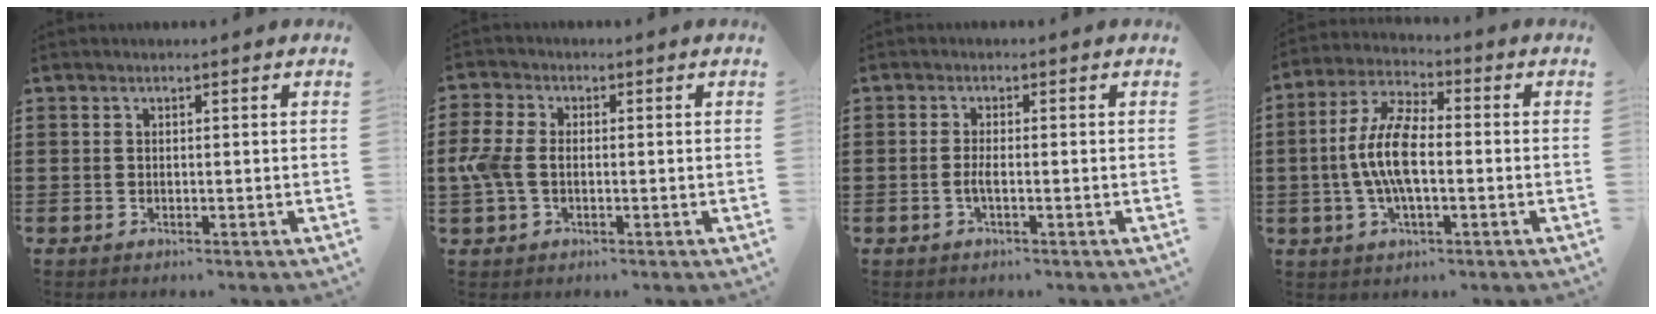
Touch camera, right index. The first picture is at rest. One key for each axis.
{"total": 4.8, "fx": -0.6, "fy": 2.9, "fz": 3.7, "tx": -0.107, "ty": -0.005, "tz": -0.022}
{"total": 1.7, "fx": -0.7, "fy": 0.1, "fz": 1.6, "tx": -0.035, "ty": -0.001, "tz": -0.017}
{"total": 8.9, "fx": -0.9, "fy": 3.2, "fz": 8.3, "tx": -0.188, "ty": -0.009, "tz": -0.023}